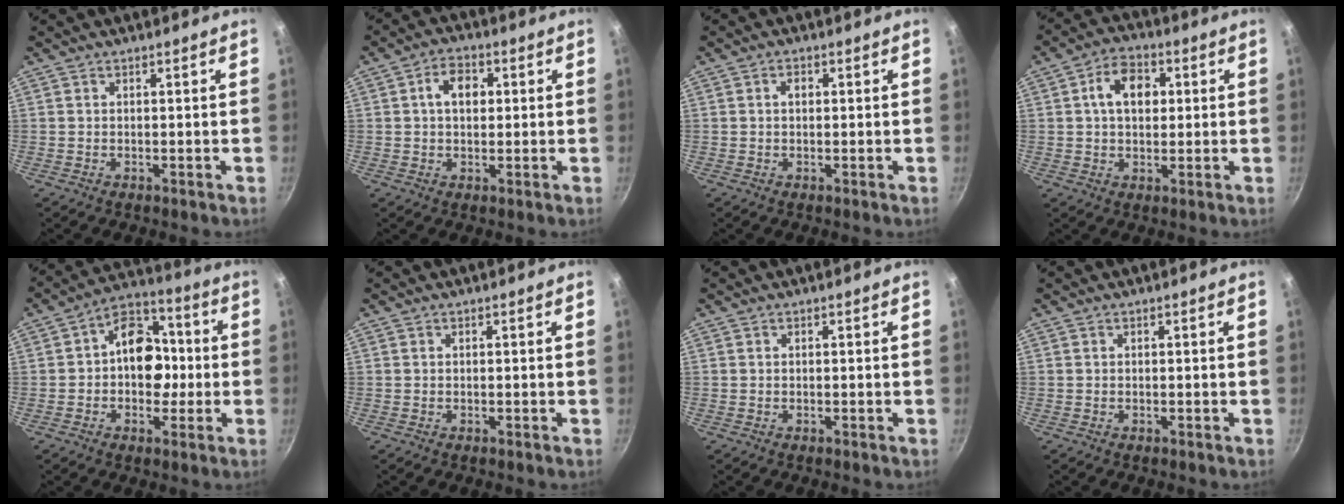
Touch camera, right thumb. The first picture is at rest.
{"total": 6.2, "force": [1.2, 4.3, 4.3], "torque": [-0.050, 0.011, 0.011]}
{"total": 1.9, "force": [0.3, 1.3, 1.3], "torque": [-0.016, 0.005, 0.004]}
{"total": 8.7, "force": [1.7, 6.0, 6.0], "torque": [-0.077, 0.010, 0.018]}
{"total": 12.5, "force": [-0.1, 9.5, 8.2], "torque": [-0.063, 0.036, -0.017]}
{"total": 0.0}
{"total": 0.0}
{"total": 0.0}